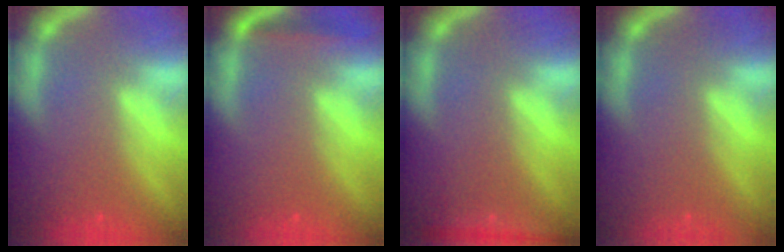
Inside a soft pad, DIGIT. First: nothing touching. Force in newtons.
{"total": 1.9}
{"total": 2.4}
{"total": 0.0}